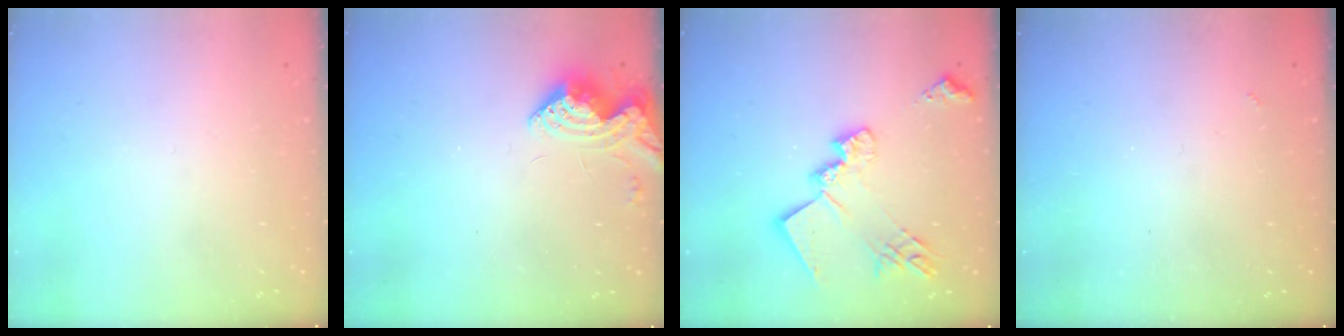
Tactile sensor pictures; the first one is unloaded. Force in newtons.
{"total": 9.0, "press": 9.0, "slide": 0.3}
{"total": 18.0, "press": 18.0, "slide": 1.2}
{"total": 2.5, "press": 2.5, "slide": 0.5}